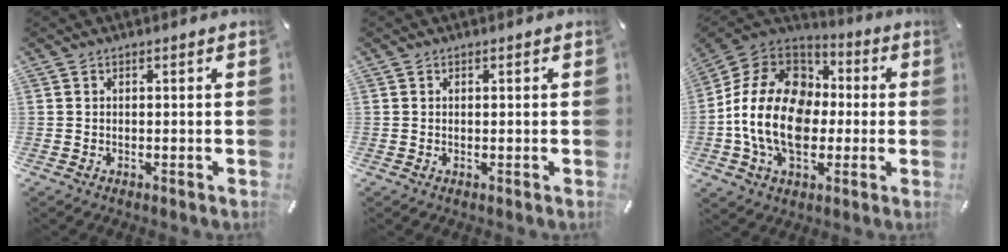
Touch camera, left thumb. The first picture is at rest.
{"total": 0.0}
{"total": 19.4, "force": [-3.1, 14.7, 12.2], "torque": [-0.259, 0.026, -0.057]}